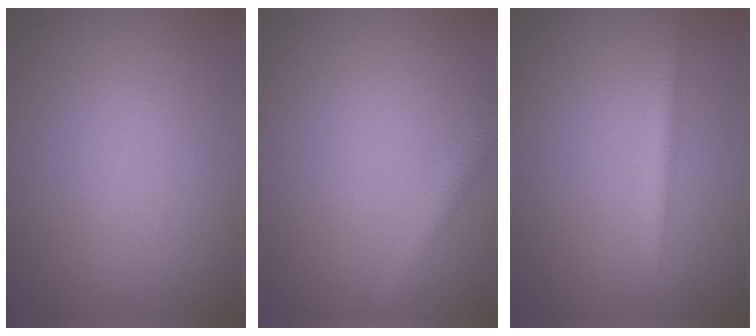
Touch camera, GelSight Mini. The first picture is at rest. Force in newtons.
{"total": 2.6, "press": 2.6, "slide": 0.1}
{"total": 2.3, "press": 2.3, "slide": 0.1}